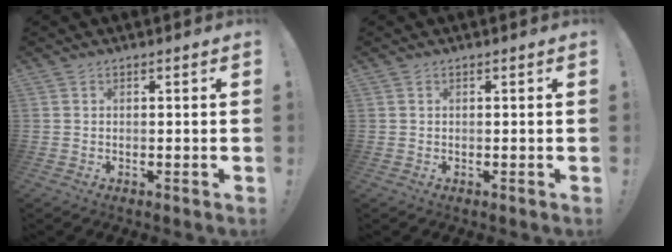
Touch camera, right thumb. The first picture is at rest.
{"total": 0.0}